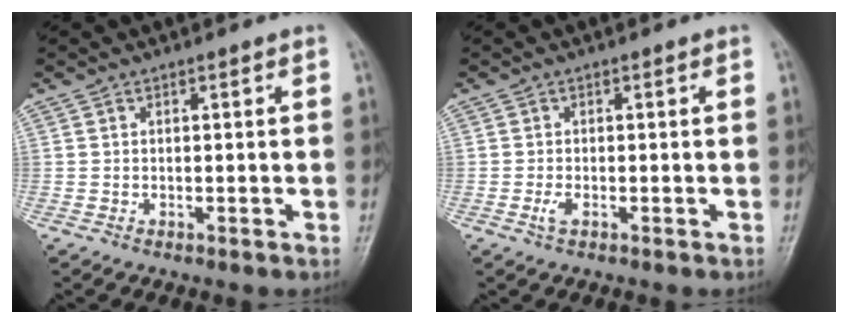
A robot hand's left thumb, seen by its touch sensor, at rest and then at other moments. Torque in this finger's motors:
{"motor_torque": [-0.06, 0.10, 0.12, 0.04, 0.01]}